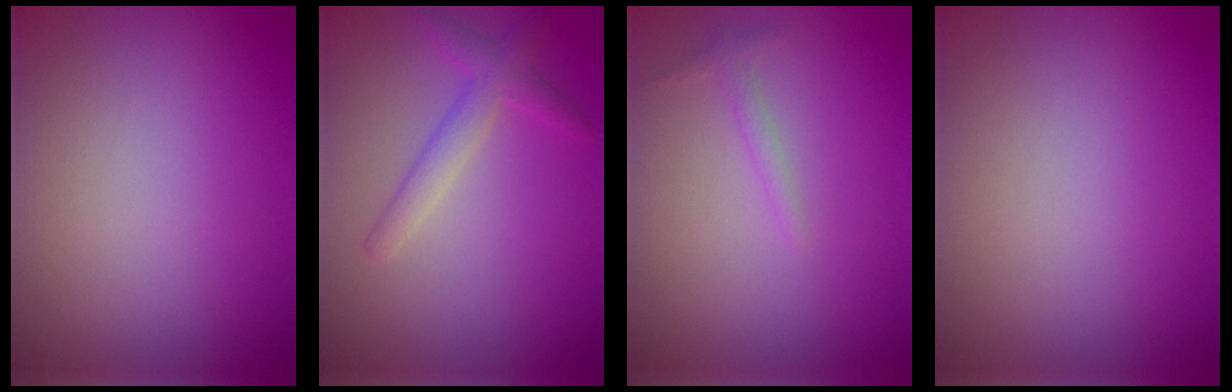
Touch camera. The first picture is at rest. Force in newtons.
{"total": 2.4, "press": 2.4, "slide": 0.0}
{"total": 0.9, "press": 0.9, "slide": 0.1}
{"total": 0.0}